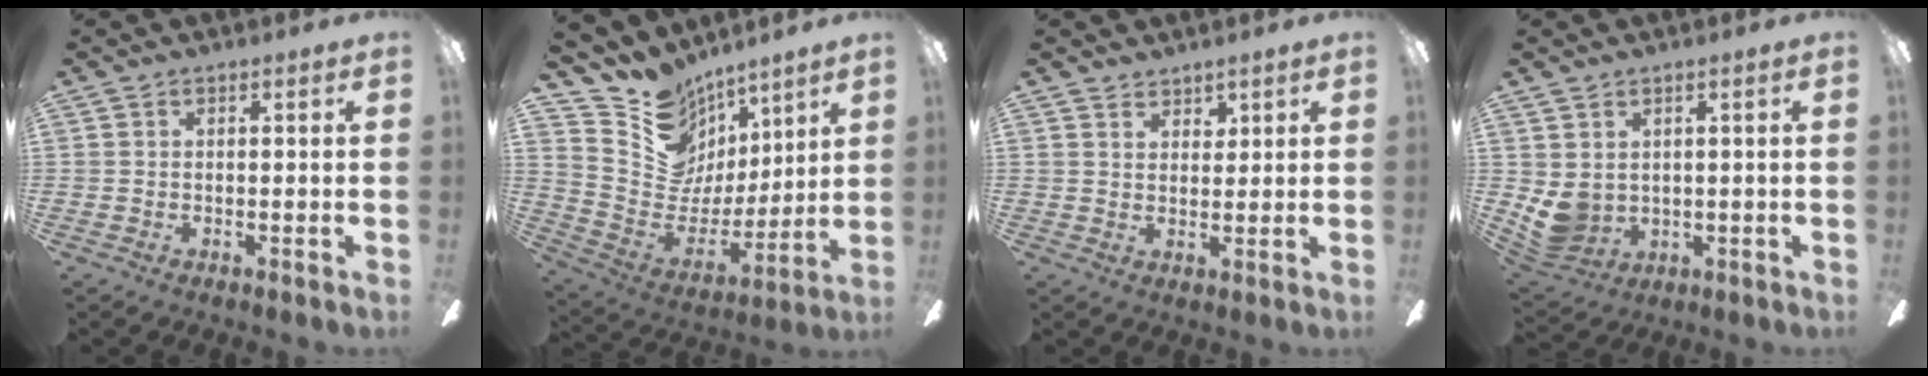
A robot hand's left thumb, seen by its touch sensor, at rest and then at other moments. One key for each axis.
{"total": 13.2, "fx": 8.1, "fy": 10.0, "fz": 2.7, "tx": -0.067, "ty": -0.072, "tz": 0.156}
{"total": 3.6, "fx": 3.1, "fy": 2.0, "fz": 0.1, "tx": 0.006, "ty": -0.015, "tz": 0.055}
{"total": 6.9, "fx": 1.4, "fy": 5.5, "fz": 4.0, "tx": -0.110, "ty": -0.015, "tz": 0.029}